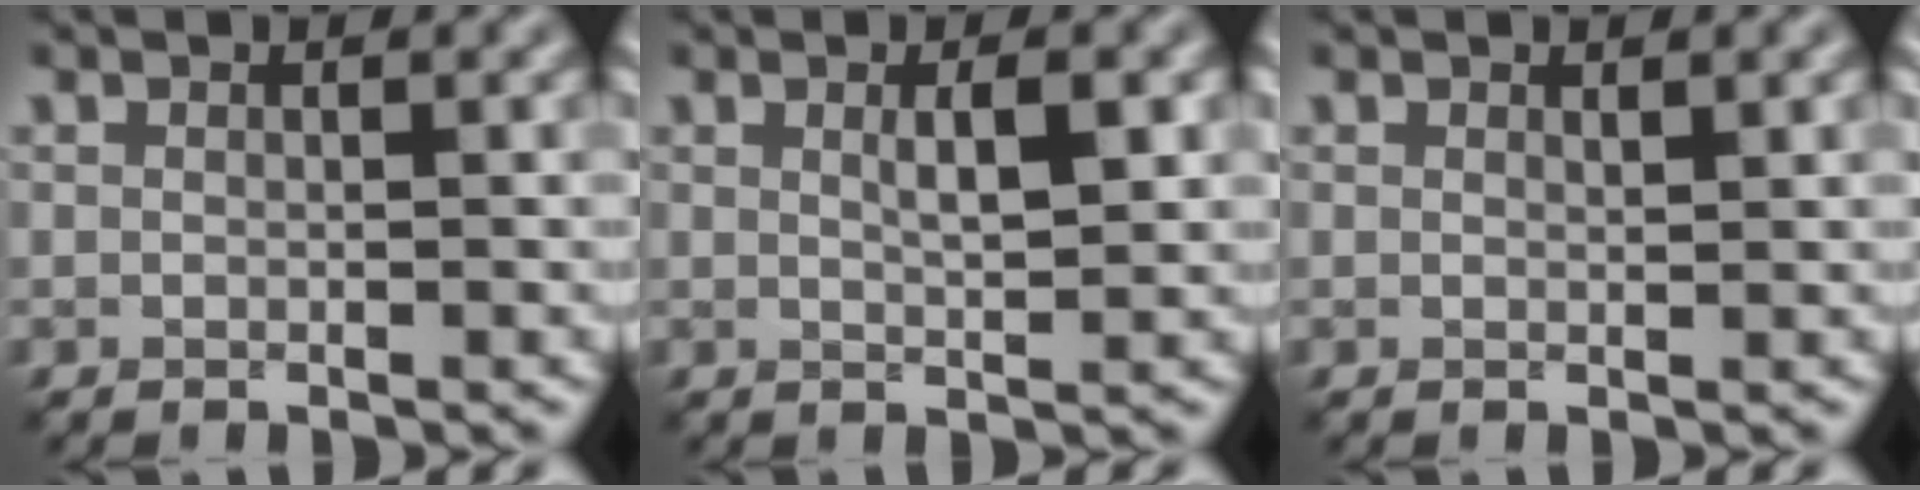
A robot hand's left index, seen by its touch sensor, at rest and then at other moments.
{"total": 2.5, "force": [0.8, 0.6, 2.3], "torque": [-0.030, 0.002, 0.013]}
{"total": 0.6, "force": [0.5, 0.1, 0.4], "torque": [-0.004, -0.002, 0.009]}